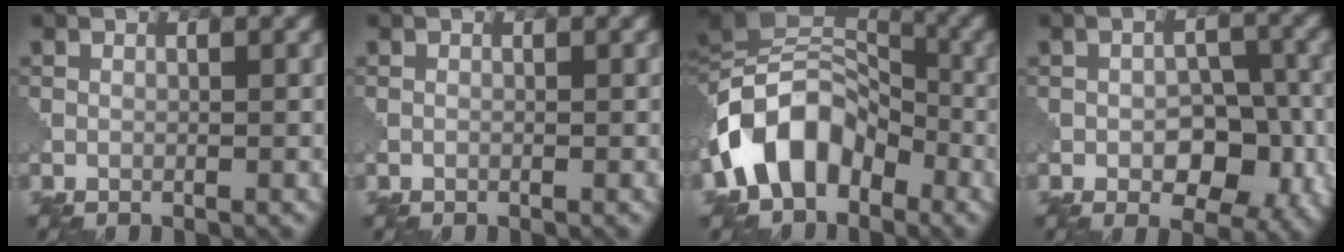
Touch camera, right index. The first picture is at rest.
{"total": 0.0}
{"total": 10.2, "force": [-4.2, 6.8, 6.3], "torque": [-0.106, 0.014, -0.099]}
{"total": 6.3, "force": [-1.6, 3.8, 4.7], "torque": [-0.057, -0.003, -0.022]}